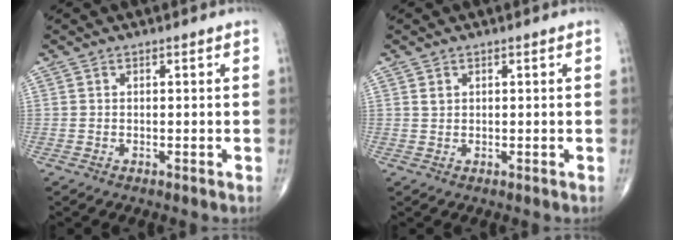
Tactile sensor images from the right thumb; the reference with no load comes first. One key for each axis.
{"total": 0.9, "fx": 0.5, "fy": 0.6, "fz": 0.4, "tx": -0.004, "ty": -0.001, "tz": 0.010}